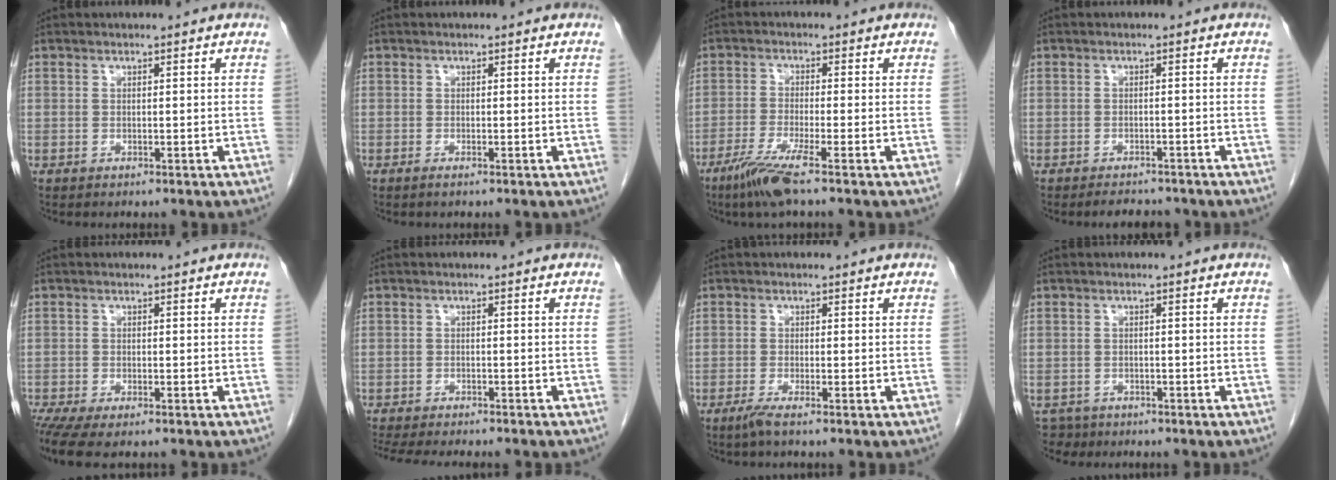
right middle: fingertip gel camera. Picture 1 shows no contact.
{"total": 0.6, "force": [-0.4, -0.1, 0.4], "torque": [-0.011, -0.001, -0.007]}
{"total": 5.7, "force": [-3.7, -0.5, 4.3], "torque": [-0.089, -0.018, -0.078]}
{"total": 3.5, "force": [-3.1, 1.3, 1.0], "torque": [-0.018, -0.003, -0.040]}
{"total": 5.8, "force": [-4.4, 1.2, 3.5], "torque": [-0.059, -0.016, -0.072]}
{"total": 12.0, "force": [-10.4, 2.0, 5.6], "torque": [-0.090, -0.017, -0.141]}
{"total": 1.9, "force": [-1.3, -0.2, 1.3], "torque": [-0.035, -0.006, -0.031]}
{"total": 2.3, "force": [-1.8, 1.4, -0.4], "torque": [-0.001, 0.002, -0.030]}